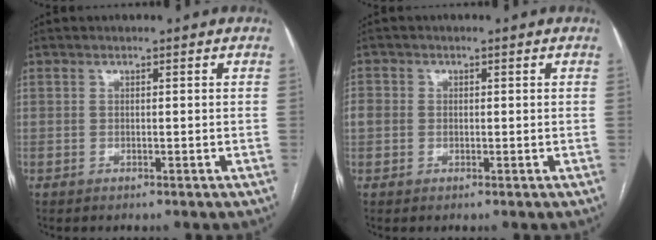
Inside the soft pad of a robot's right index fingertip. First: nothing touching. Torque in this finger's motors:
{"motor_torque": [0.34, 0.16, 0.14, 0.03]}